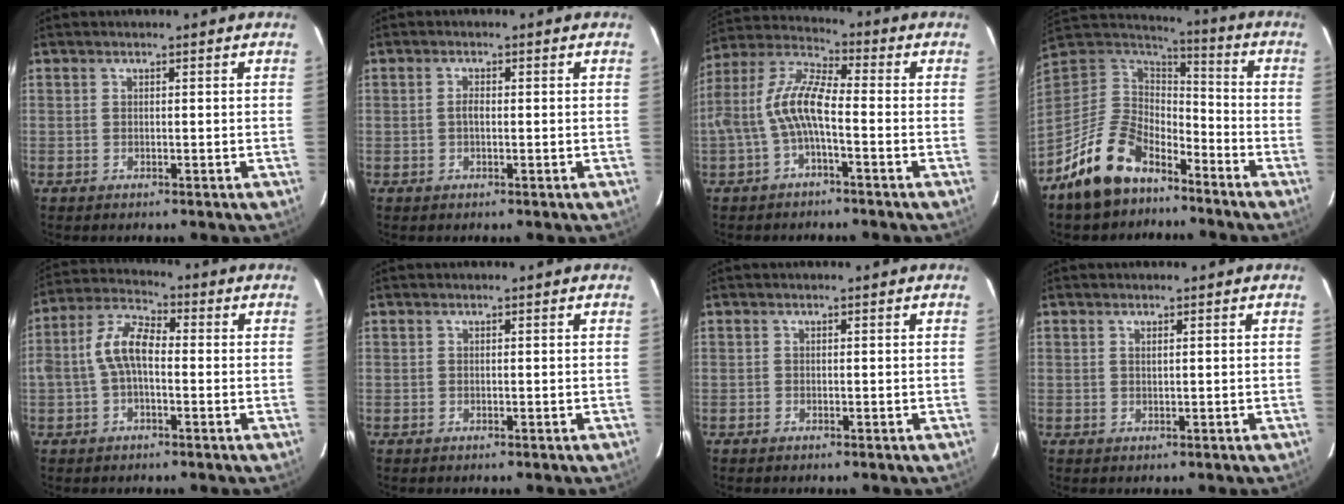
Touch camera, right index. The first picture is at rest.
{"total": 1.3, "force": [-0.1, 0.6, 1.2], "torque": [-0.024, 0.004, -0.004]}
{"total": 10.1, "force": [-2.3, 3.1, 9.4], "torque": [-0.205, 0.015, -0.043]}
{"total": 16.9, "force": [-11.2, 9.4, 8.5], "torque": [-0.199, 0.012, -0.190]}
{"total": 7.6, "force": [-1.0, 3.9, 6.5], "torque": [-0.138, 0.023, -0.021]}
{"total": 0.0}
{"total": 0.0}
{"total": 0.6, "force": [0.4, 0.1, 0.4], "torque": [-0.009, 0.002, 0.007]}